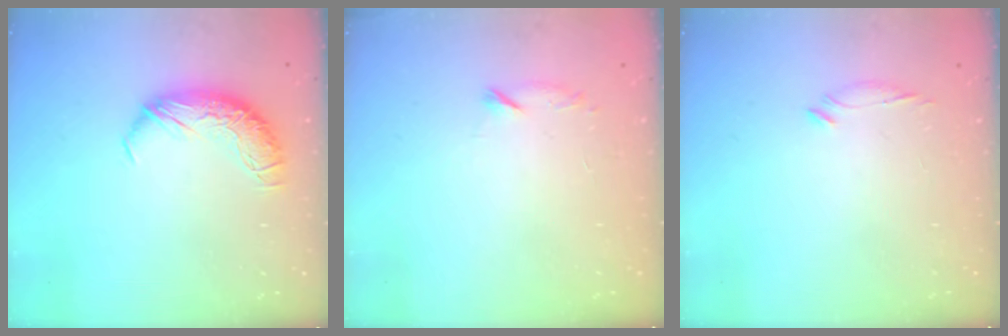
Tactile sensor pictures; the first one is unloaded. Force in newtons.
{"total": 6.2, "press": 6.1, "slide": 1.2}
{"total": 5.6, "press": 5.5, "slide": 0.9}